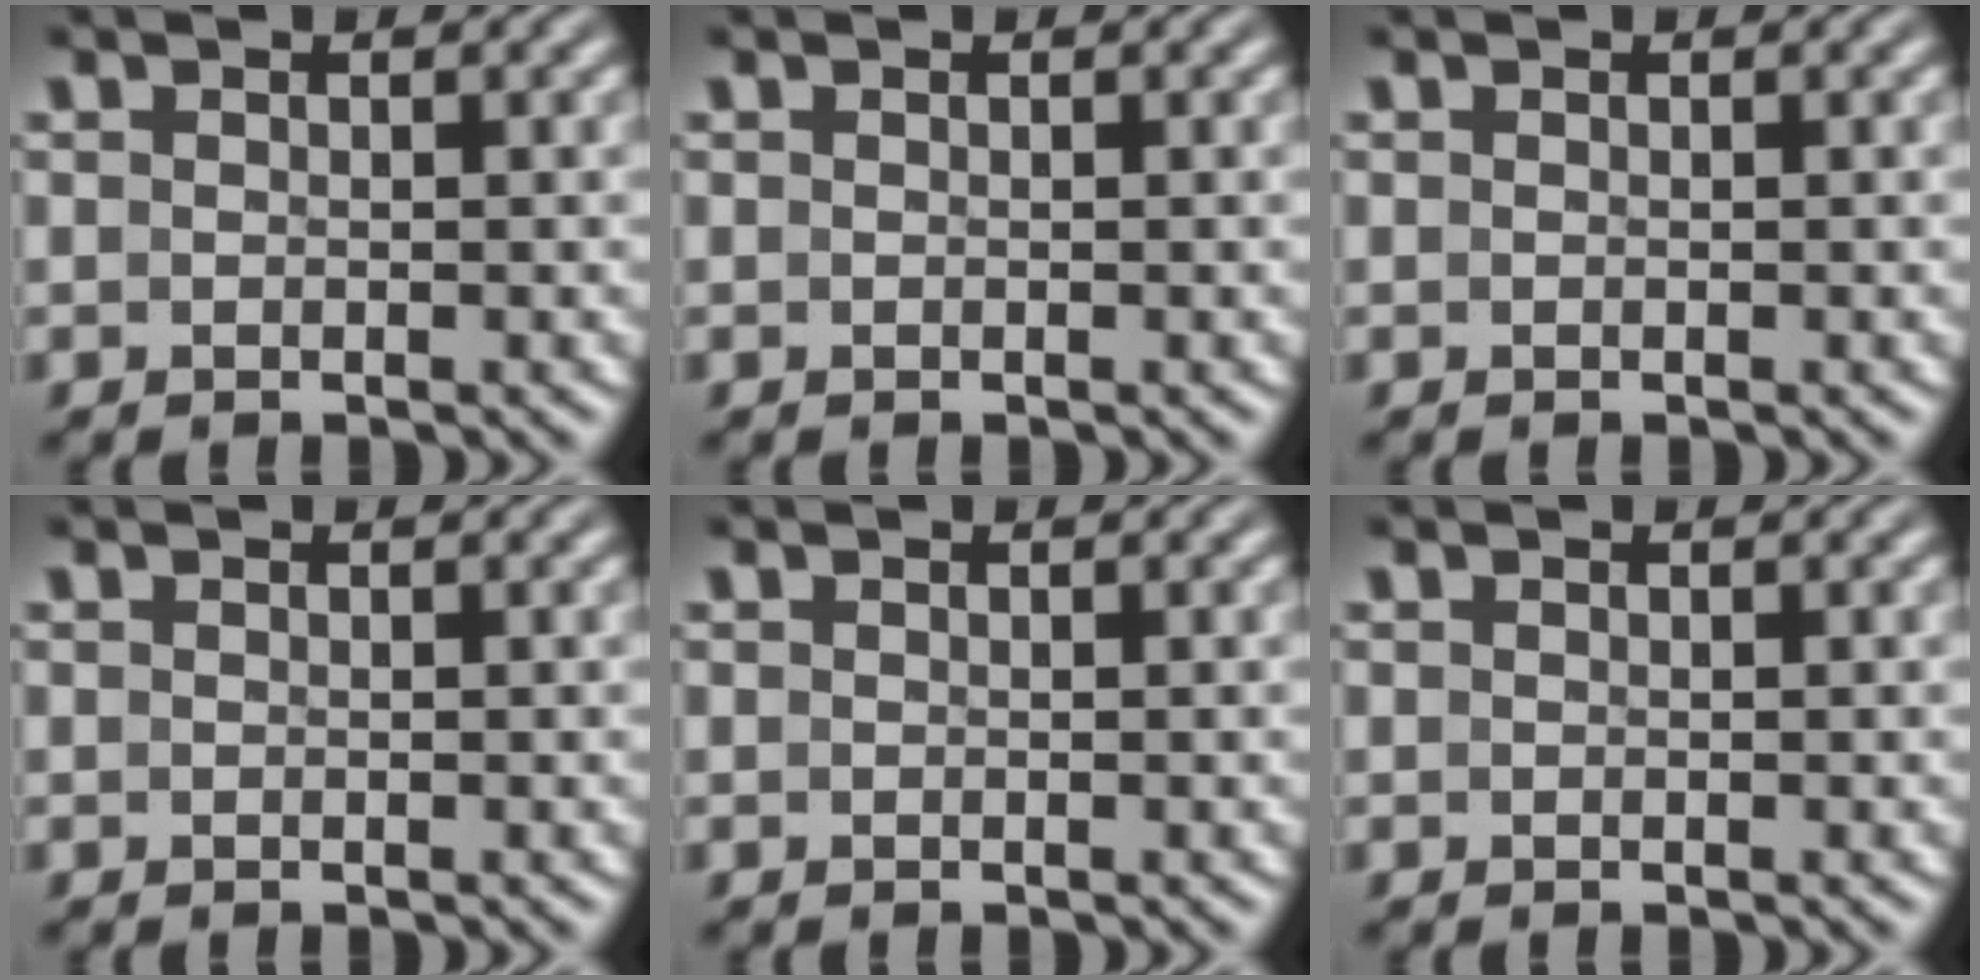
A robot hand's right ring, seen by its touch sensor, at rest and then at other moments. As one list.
[{"total": 0.0}, {"total": 0.0}, {"total": 0.0}, {"total": 0.0}, {"total": 0.0}]